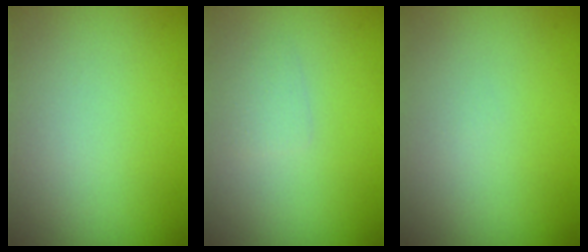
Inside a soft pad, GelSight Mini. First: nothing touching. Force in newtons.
{"total": 1.0, "press": 1.0, "slide": 0.2}
{"total": 0.0}